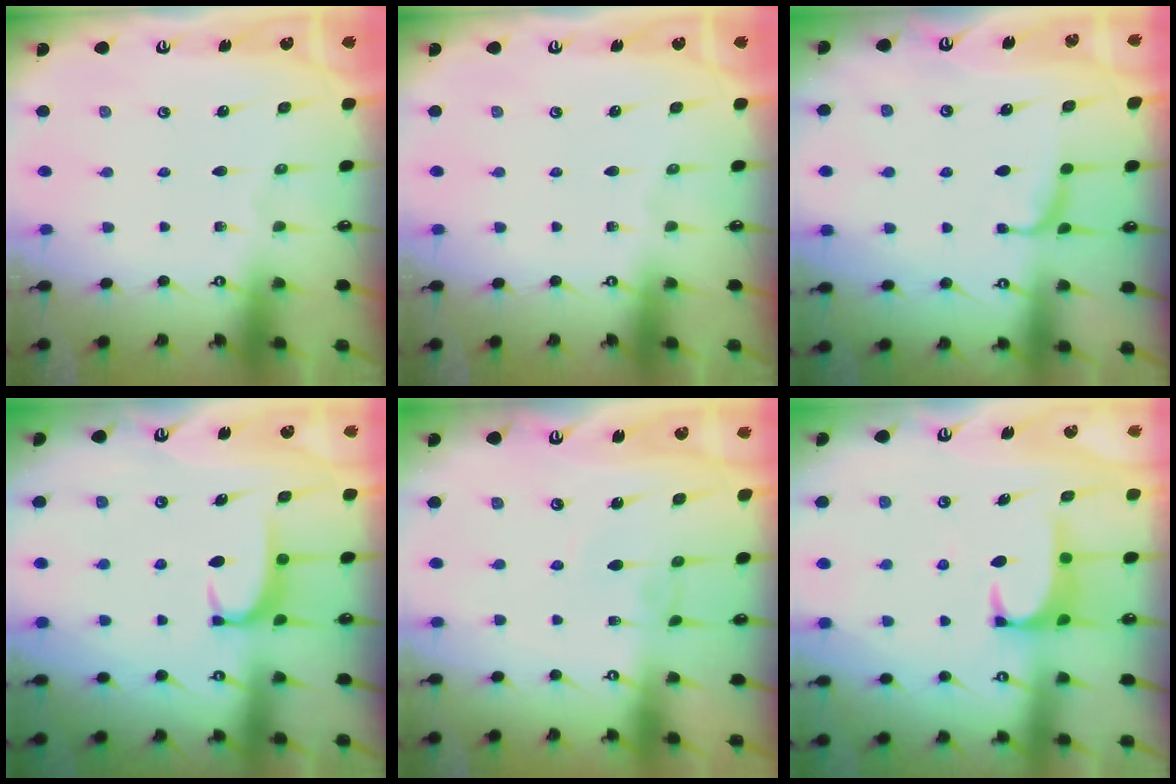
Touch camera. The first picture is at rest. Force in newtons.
{"total": 0.0}
{"total": 2.0, "press": 1.9, "slide": 0.4}
{"total": 2.1, "press": 2.1, "slide": 0.1}
{"total": 1.0, "press": 1.0, "slide": 0.2}
{"total": 1.4, "press": 1.3, "slide": 0.5}